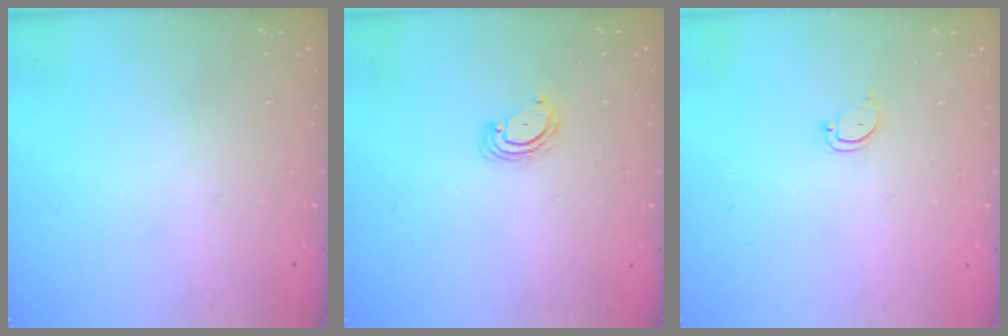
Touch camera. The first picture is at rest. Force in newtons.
{"total": 2.3, "press": 2.3, "slide": 0.2}
{"total": 2.9, "press": 2.9, "slide": 0.2}